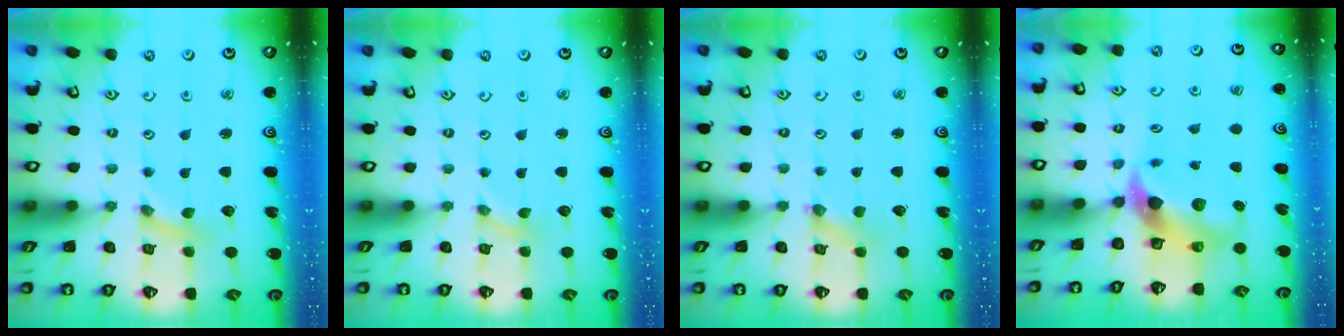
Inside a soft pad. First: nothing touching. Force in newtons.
{"total": 0.0}
{"total": 0.0}
{"total": 9.2, "press": 9.1, "slide": 1.3}